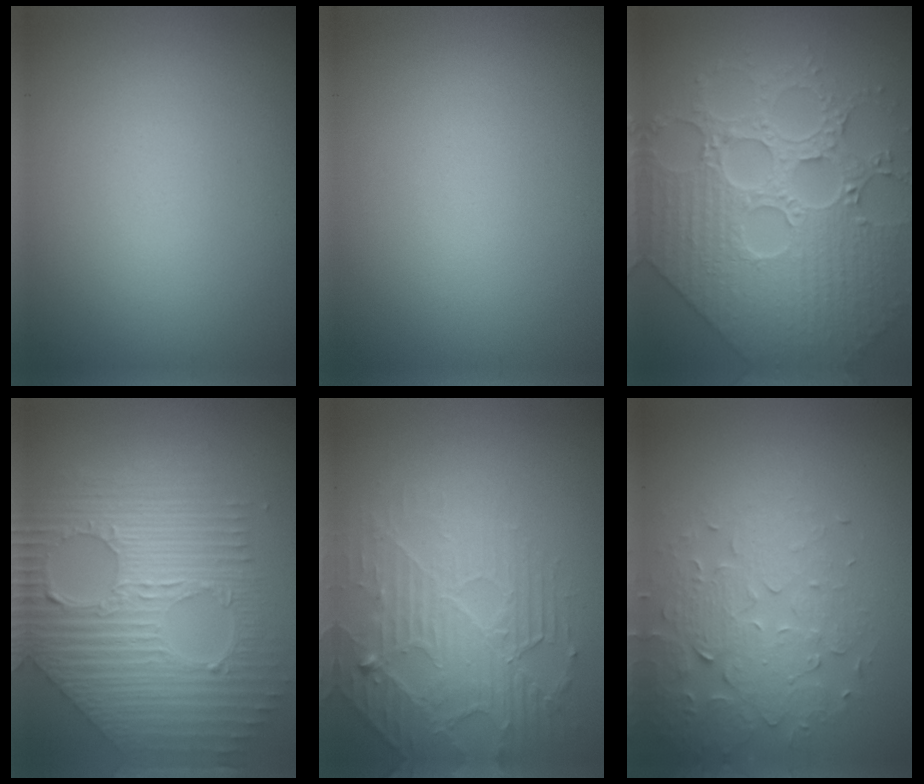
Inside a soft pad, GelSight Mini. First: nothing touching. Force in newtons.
{"total": 0.0}
{"total": 7.5, "press": 6.6, "slide": 3.5}
{"total": 10.0, "press": 6.9, "slide": 7.2}
{"total": 4.2, "press": 3.9, "slide": 1.7}
{"total": 3.8, "press": 3.5, "slide": 1.5}